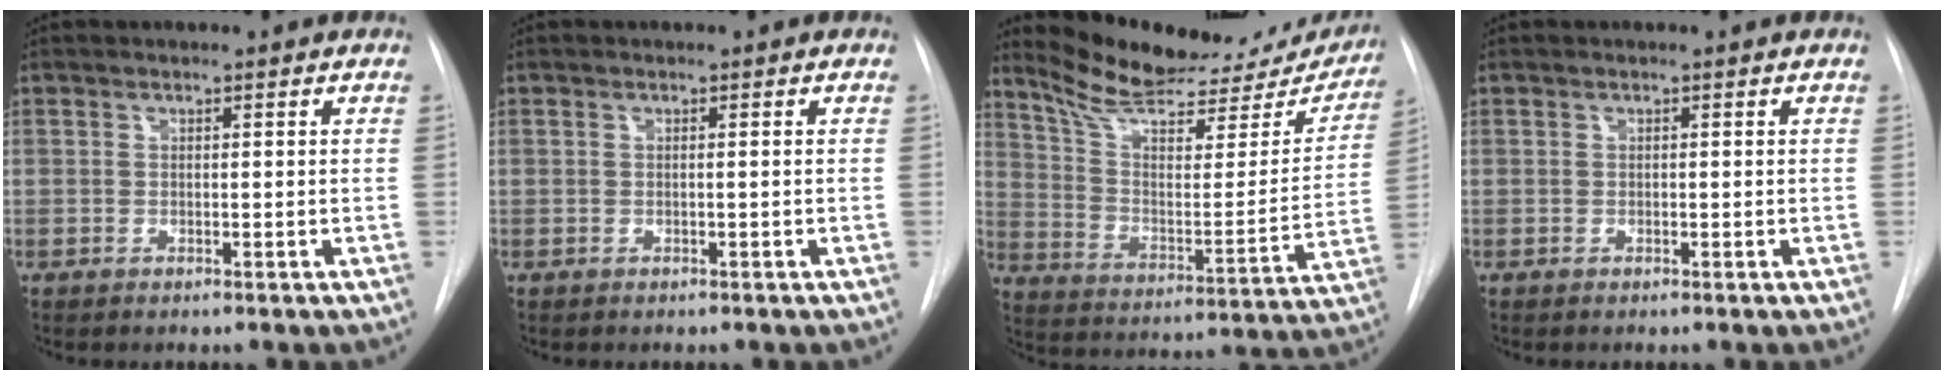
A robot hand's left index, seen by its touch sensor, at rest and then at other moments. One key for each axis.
{"total": 0.0}
{"total": 25.0, "fx": 22.3, "fy": 6.6, "fz": 9.3, "tx": -0.132, "ty": -0.036, "tz": 0.307}
{"total": 0.0}